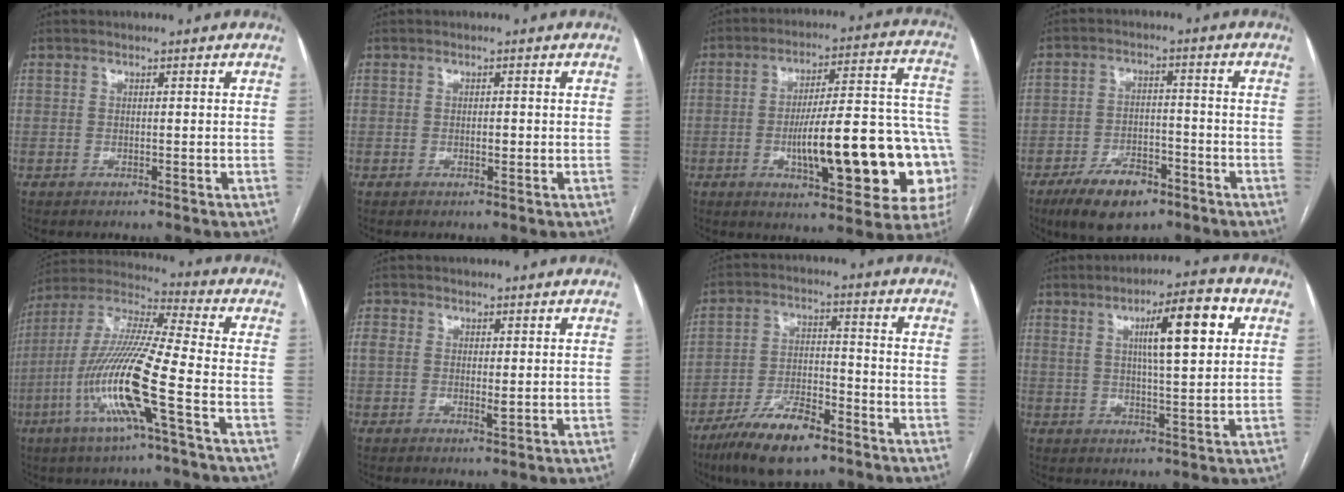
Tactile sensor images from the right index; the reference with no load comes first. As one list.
[{"total": 1.2, "force": [-0.2, 0.5, 1.1], "torque": [-0.018, 0.000, -0.003]}, {"total": 24.0, "force": [-5.3, 5.2, 22.8], "torque": [-0.236, 0.030, -0.061]}, {"total": 9.2, "force": [-5.9, 4.2, 5.6], "torque": [-0.101, -0.004, -0.098]}, {"total": 16.3, "force": [-5.5, 0.2, 15.4], "torque": [-0.318, -0.008, -0.114]}, {"total": 3.3, "force": [0.2, 1.7, 2.8], "torque": [-0.055, 0.001, 0.009]}, {"total": 11.7, "force": [-7.7, 3.7, 8.0], "torque": [-0.147, -0.006, -0.136]}, {"total": 10.5, "force": [3.6, 1.5, 9.8], "torque": [-0.149, 0.015, 0.053]}]